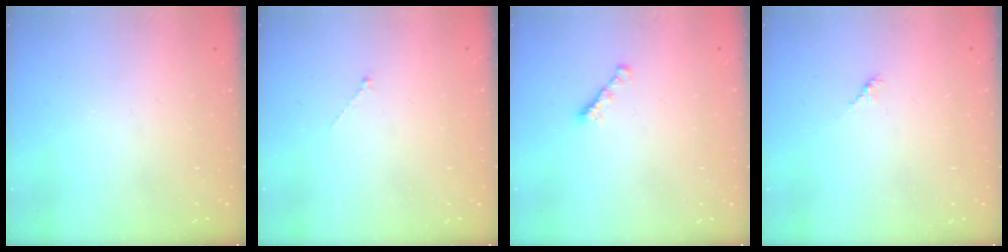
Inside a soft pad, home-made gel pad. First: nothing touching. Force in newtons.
{"total": 0.0}
{"total": 1.6, "press": 1.5, "slide": 0.5}
{"total": 1.7, "press": 1.6, "slide": 0.5}